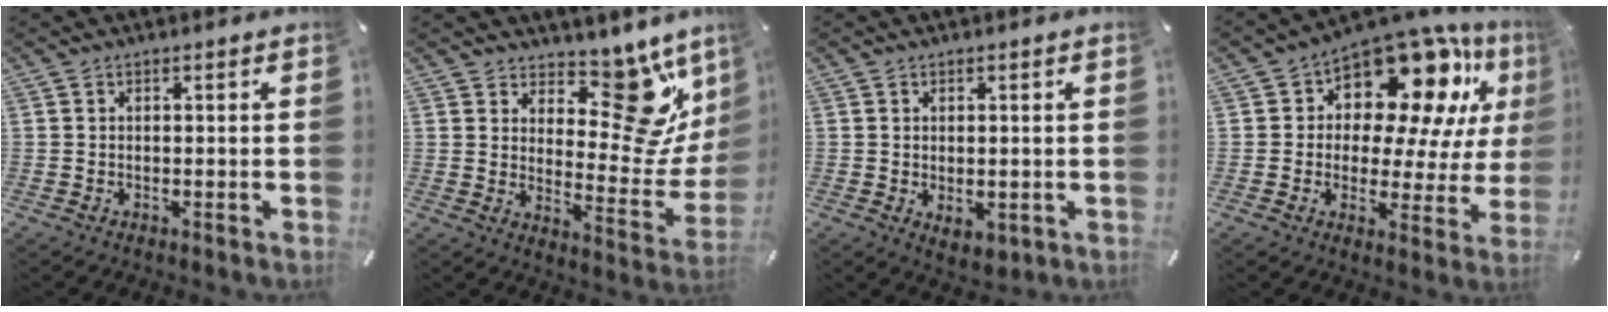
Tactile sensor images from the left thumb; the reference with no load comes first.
{"total": 14.3, "force": [9.7, 7.5, 7.4], "torque": [-0.076, -0.093, 0.165]}
{"total": 2.6, "force": [0.0, 2.0, 1.7], "torque": [-0.014, -0.002, -0.001]}
{"total": 16.6, "force": [10.0, 8.9, 9.8], "torque": [-0.147, -0.080, 0.169]}